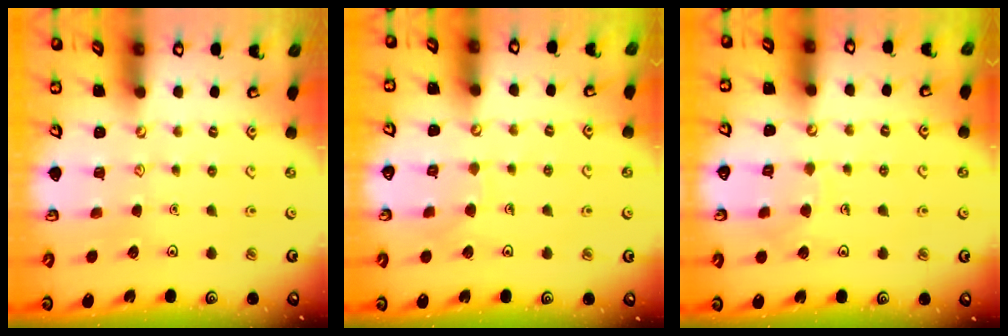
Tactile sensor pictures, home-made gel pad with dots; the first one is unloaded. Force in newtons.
{"total": 5.1, "press": 5.1, "slide": 0.5}
{"total": 5.8, "press": 5.8, "slide": 0.4}